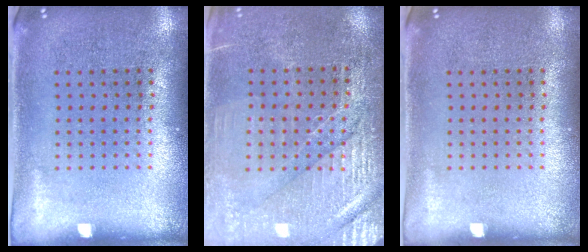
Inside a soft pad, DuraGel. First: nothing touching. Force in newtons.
{"total": 3.0, "press": 2.9, "slide": 0.9}
{"total": 0.0}